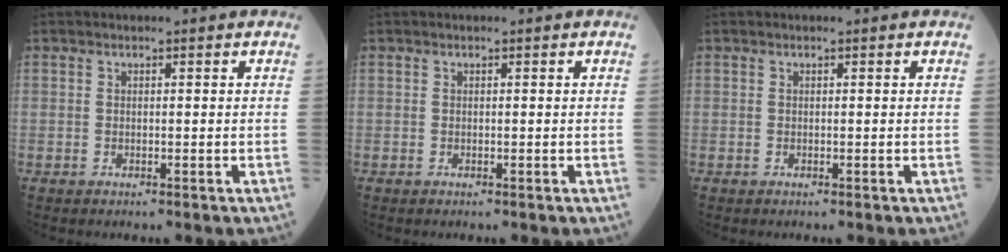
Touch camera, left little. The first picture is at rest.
{"total": 0.0}
{"total": 0.0}